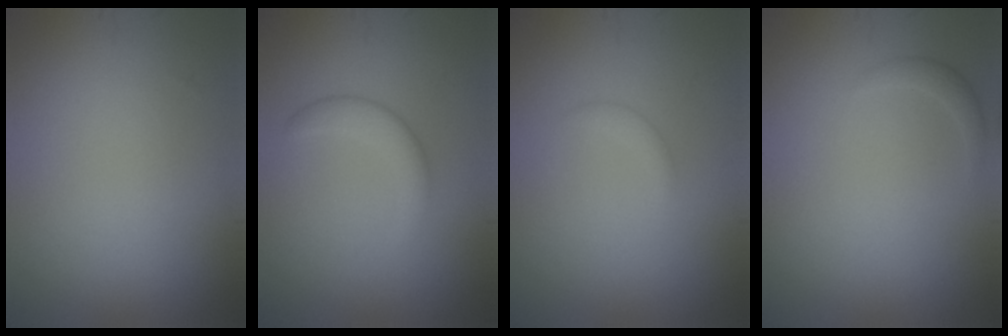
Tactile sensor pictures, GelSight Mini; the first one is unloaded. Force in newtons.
{"total": 2.4, "press": 2.4, "slide": 0.1}
{"total": 0.9, "press": 0.9, "slide": 0.1}
{"total": 0.9, "press": 0.9, "slide": 0.0}